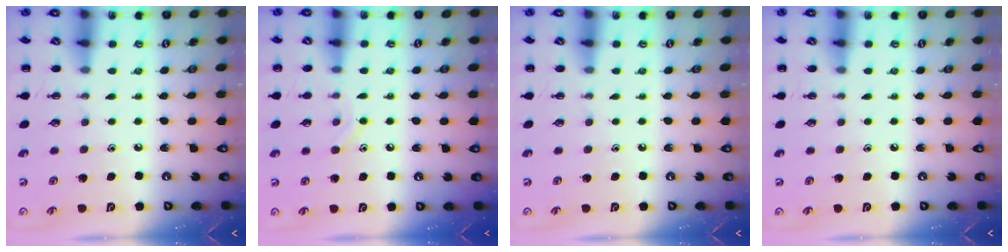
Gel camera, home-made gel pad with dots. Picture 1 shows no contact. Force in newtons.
{"total": 7.3, "press": 7.0, "slide": 2.2}
{"total": 0.0}
{"total": 0.0}